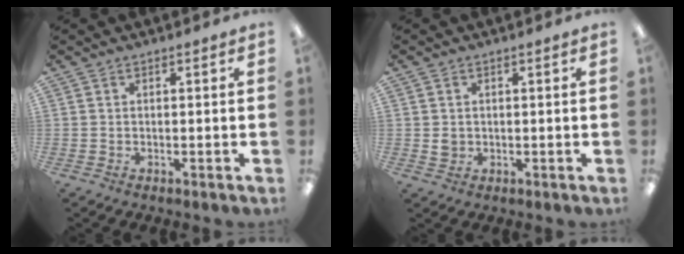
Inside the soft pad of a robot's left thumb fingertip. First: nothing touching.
{"total": 1.6, "force": [0.3, 1.5, 0.6], "torque": [-0.005, 0.001, 0.003]}